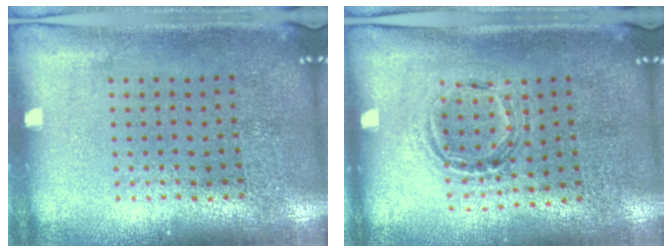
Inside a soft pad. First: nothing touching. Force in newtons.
{"total": 1.0, "press": 1.0, "slide": 0.2}